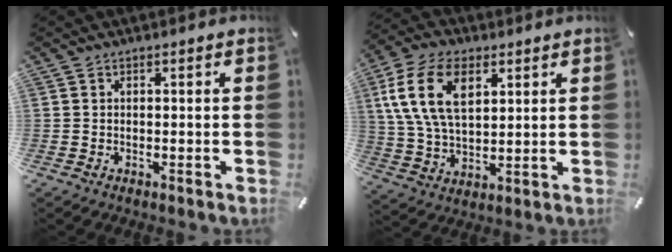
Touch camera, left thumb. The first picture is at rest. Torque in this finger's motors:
{"motor_torque": [0.70, 0.47, 1.97, -0.80, 0.28]}